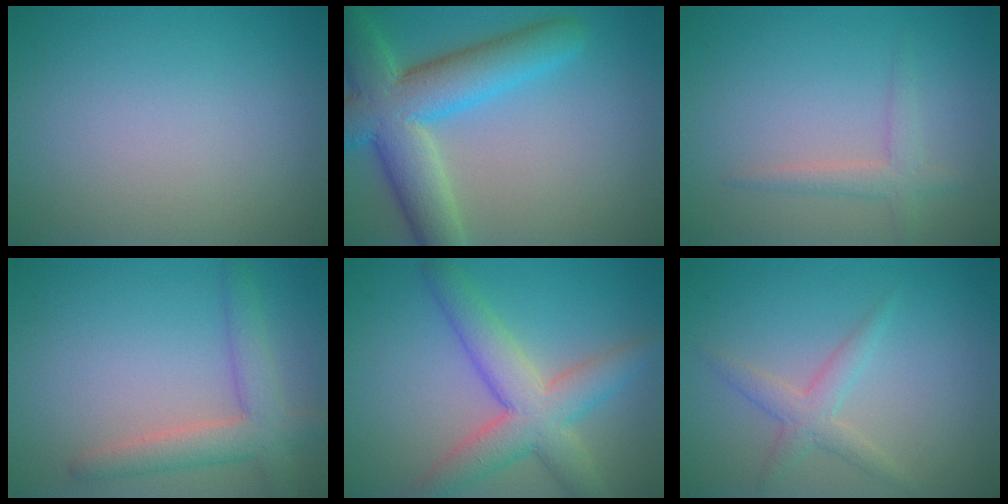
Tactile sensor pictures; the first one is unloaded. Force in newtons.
{"total": 9.0, "press": 9.0, "slide": 0.4}
{"total": 1.9, "press": 1.9, "slide": 0.1}
{"total": 4.0, "press": 4.0, "slide": 0.3}
{"total": 6.5, "press": 6.4, "slide": 0.3}
{"total": 2.2, "press": 2.2, "slide": 0.1}